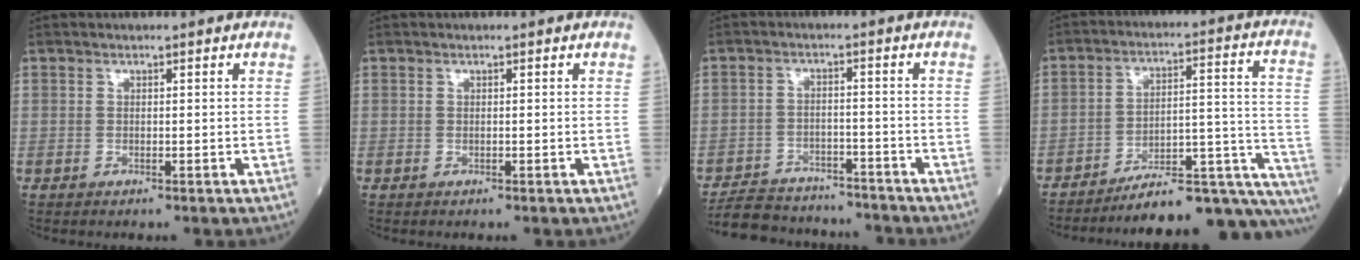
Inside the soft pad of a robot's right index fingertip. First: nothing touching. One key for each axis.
{"total": 0.0}
{"total": 12.2, "fx": -11.3, "fy": 3.6, "fz": 2.5, "tx": -0.044, "ty": 0.015, "tz": -0.167}
{"total": 19.4, "fx": -16.9, "fy": 2.1, "fz": 9.2, "tx": -0.052, "ty": 0.054, "tz": -0.236}